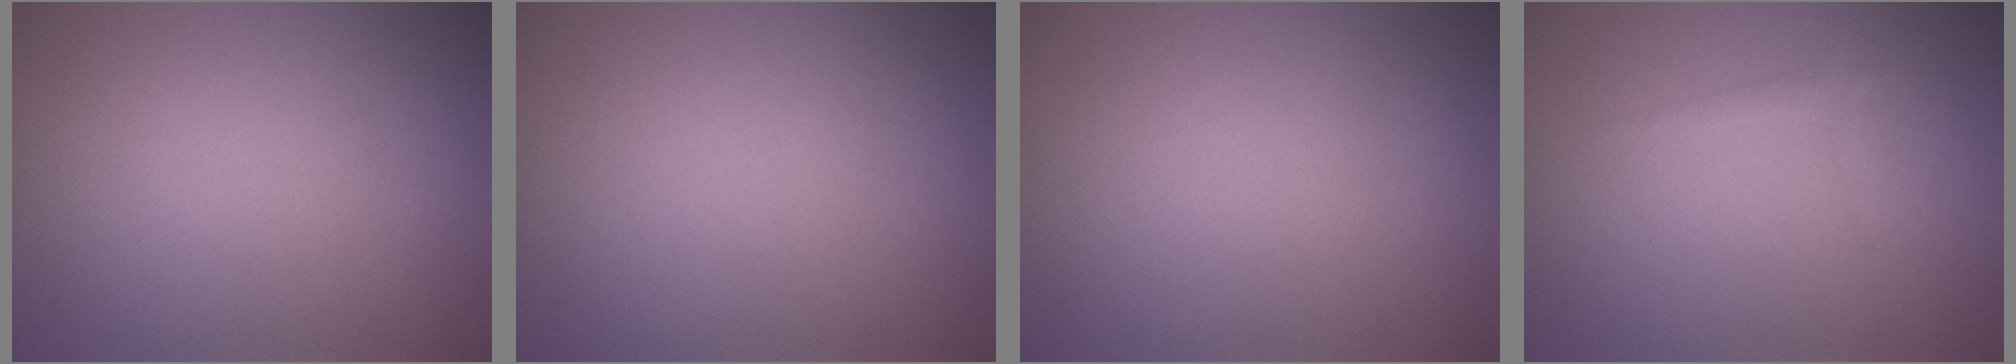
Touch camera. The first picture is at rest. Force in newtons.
{"total": 0.0}
{"total": 0.0}
{"total": 0.8, "press": 0.8, "slide": 0.1}